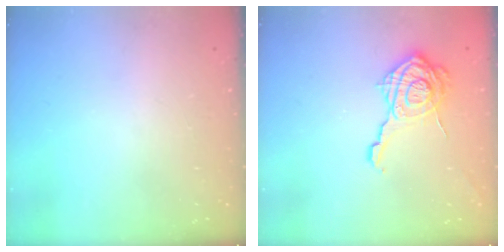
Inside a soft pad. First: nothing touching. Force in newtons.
{"total": 16.1, "press": 16.1, "slide": 0.5}